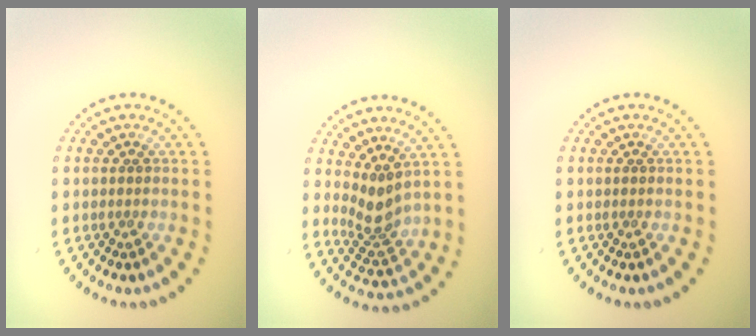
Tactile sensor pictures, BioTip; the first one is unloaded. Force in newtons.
{"total": 2.9, "press": 2.1, "slide": 2.1}
{"total": 0.0}